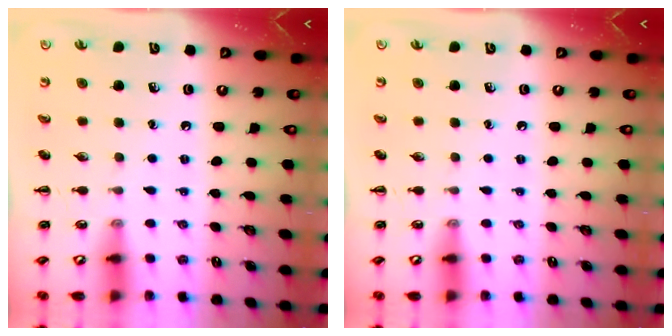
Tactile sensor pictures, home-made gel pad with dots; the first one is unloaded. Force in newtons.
{"total": 0.0}